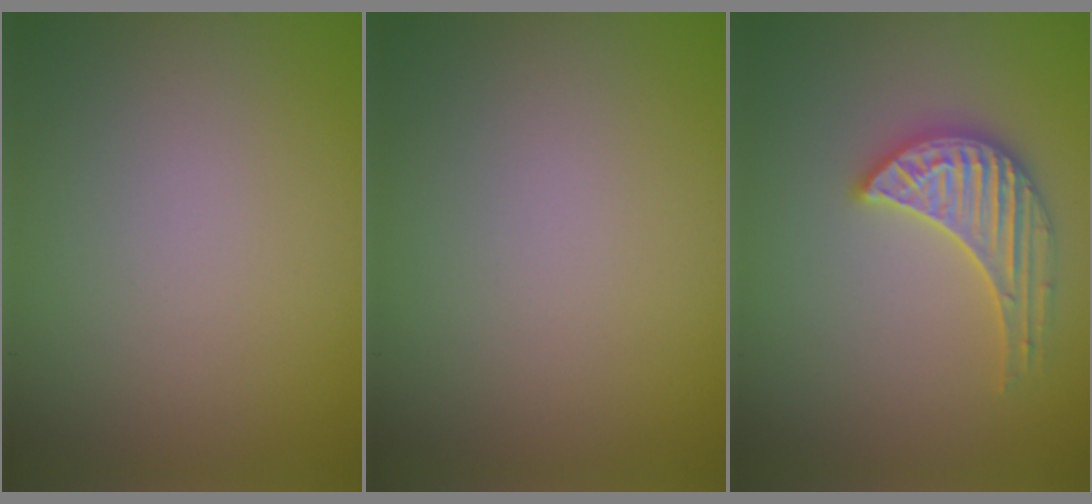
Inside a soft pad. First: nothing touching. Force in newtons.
{"total": 0.0}
{"total": 3.5, "press": 3.5, "slide": 0.4}